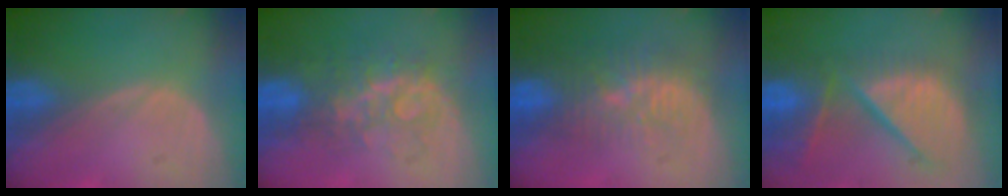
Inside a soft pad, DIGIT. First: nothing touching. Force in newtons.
{"total": 7.7, "press": 7.4, "slide": 2.1}
{"total": 9.3, "press": 8.6, "slide": 3.5}
{"total": 12.6, "press": 10.7, "slide": 6.7}